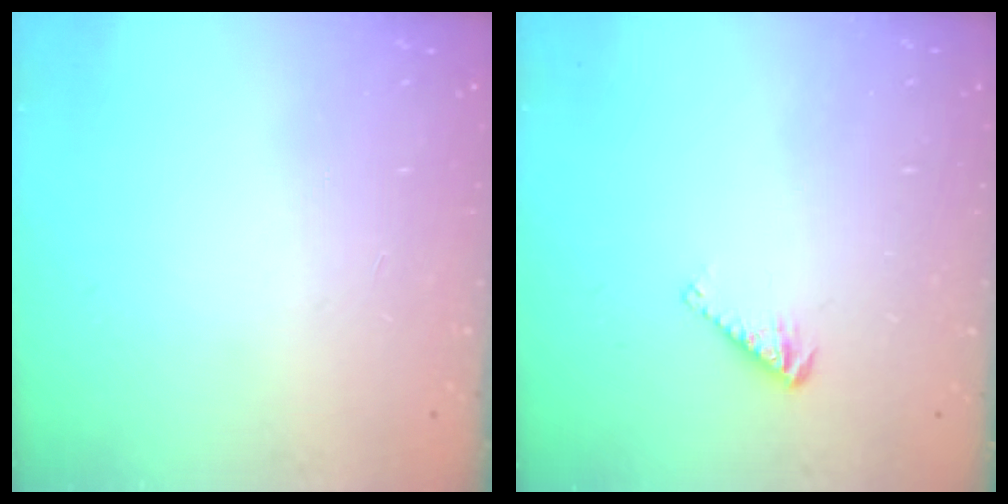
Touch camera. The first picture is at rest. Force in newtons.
{"total": 3.4, "press": 3.4, "slide": 0.5}